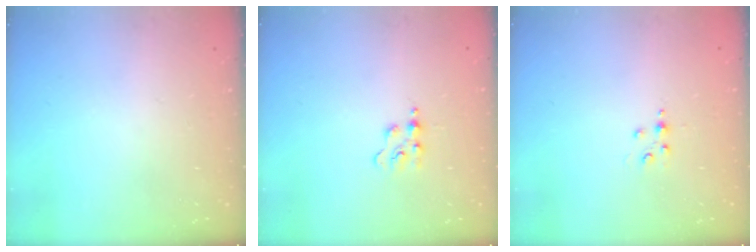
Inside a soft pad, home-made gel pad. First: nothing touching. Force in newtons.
{"total": 2.9, "press": 2.9, "slide": 0.4}
{"total": 2.8, "press": 2.8, "slide": 0.4}